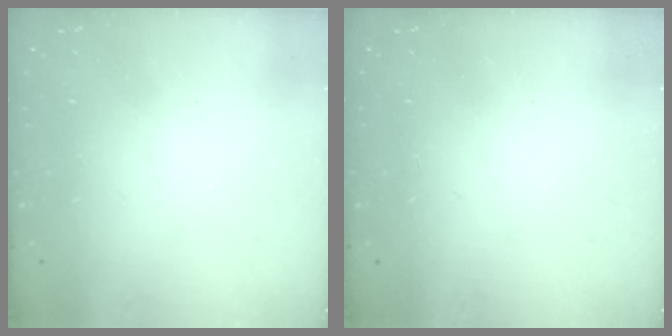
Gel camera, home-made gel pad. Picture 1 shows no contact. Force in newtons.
{"total": 0.0}